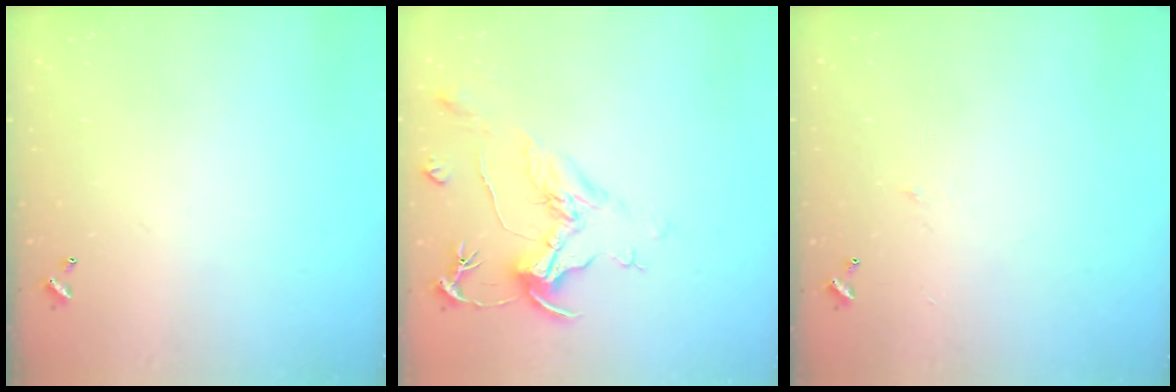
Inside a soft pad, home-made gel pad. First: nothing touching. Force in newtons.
{"total": 2.1, "press": 1.6, "slide": 1.3}
{"total": 0.9, "press": 0.6, "slide": 0.6}